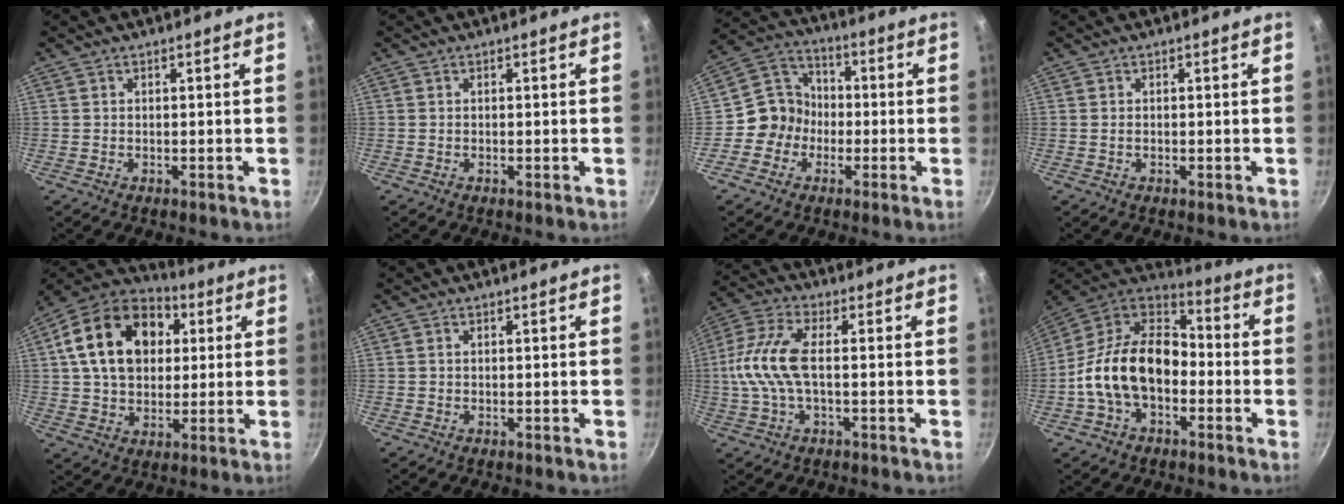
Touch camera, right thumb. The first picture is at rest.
{"total": 0.0}
{"total": 8.8, "force": [-2.0, 8.1, 2.7], "torque": [-0.006, 0.036, -0.058]}
{"total": 0.5, "force": [-0.1, 0.2, 0.5], "torque": [-0.010, 0.001, -0.002]}
{"total": 20.6, "force": [5.0, 14.8, 13.4], "torque": [-0.205, 0.019, 0.076]}
{"total": 0.0}
{"total": 10.8, "force": [-0.5, 4.6, 9.7], "torque": [-0.219, 0.020, -0.022]}
{"total": 18.7, "force": [-3.6, 12.4, 13.5], "torque": [-0.208, 0.052, -0.082]}